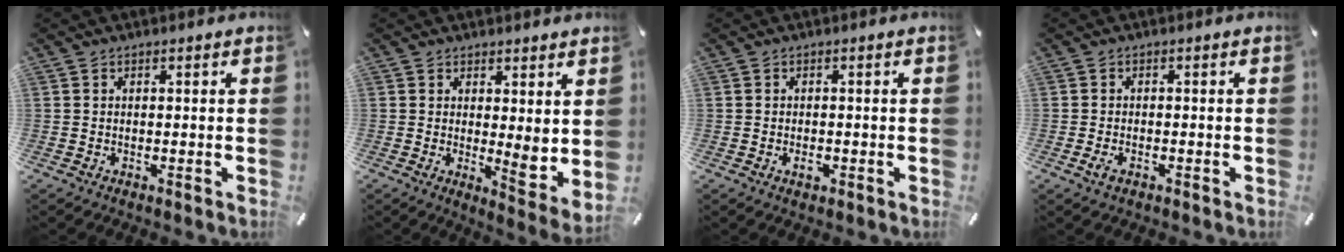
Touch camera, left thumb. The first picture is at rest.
{"total": 4.9, "force": [1.7, 1.8, 4.2], "torque": [-0.047, -0.036, 0.033]}
{"total": 1.7, "force": [-0.6, 1.0, 1.2], "torque": [-0.022, 0.002, -0.011]}
{"total": 2.1, "force": [-0.9, 1.2, 1.5], "torque": [-0.033, 0.001, -0.018]}